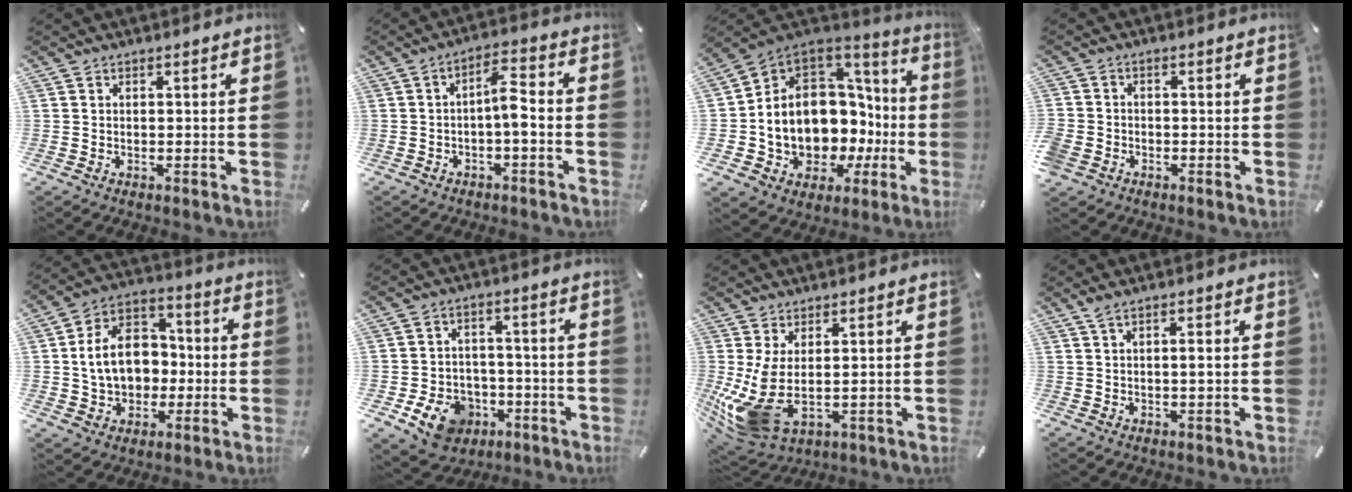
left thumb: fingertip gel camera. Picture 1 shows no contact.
{"total": 6.8, "force": [-1.4, 2.5, 6.1], "torque": [-0.107, 0.018, -0.024]}
{"total": 14.8, "force": [-0.4, 12.0, 8.8], "torque": [-0.186, -0.044, 0.007]}
{"total": 3.0, "force": [-1.5, 2.4, 1.0], "torque": [-0.026, 0.003, -0.033]}
{"total": 13.0, "force": [-1.3, 11.0, 6.9], "torque": [-0.145, 0.026, -0.017]}
{"total": 10.0, "force": [-4.5, 7.9, 4.1], "torque": [-0.070, 0.034, -0.076]}
{"total": 9.9, "force": [-0.4, 5.1, 8.5], "torque": [-0.198, -0.026, 0.000]}
{"total": 1.9, "force": [0.6, 0.0, 1.8], "torque": [-0.039, -0.001, 0.008]}